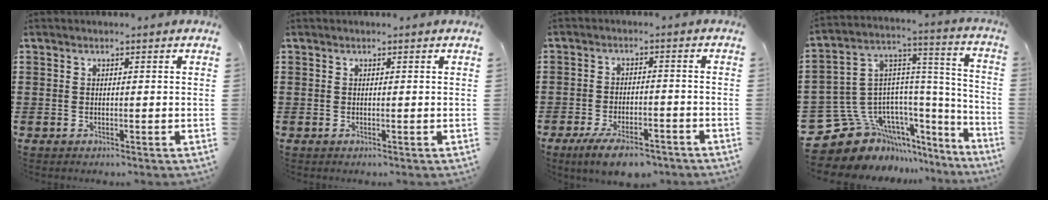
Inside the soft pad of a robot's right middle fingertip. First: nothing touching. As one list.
[{"total": 0.0}, {"total": 5.8, "force": [-4.8, 1.3, 3.1], "torque": [-0.061, -0.003, -0.088]}, {"total": 11.0, "force": [-7.6, 7.8, 2.1], "torque": [-0.090, -0.011, -0.132]}]